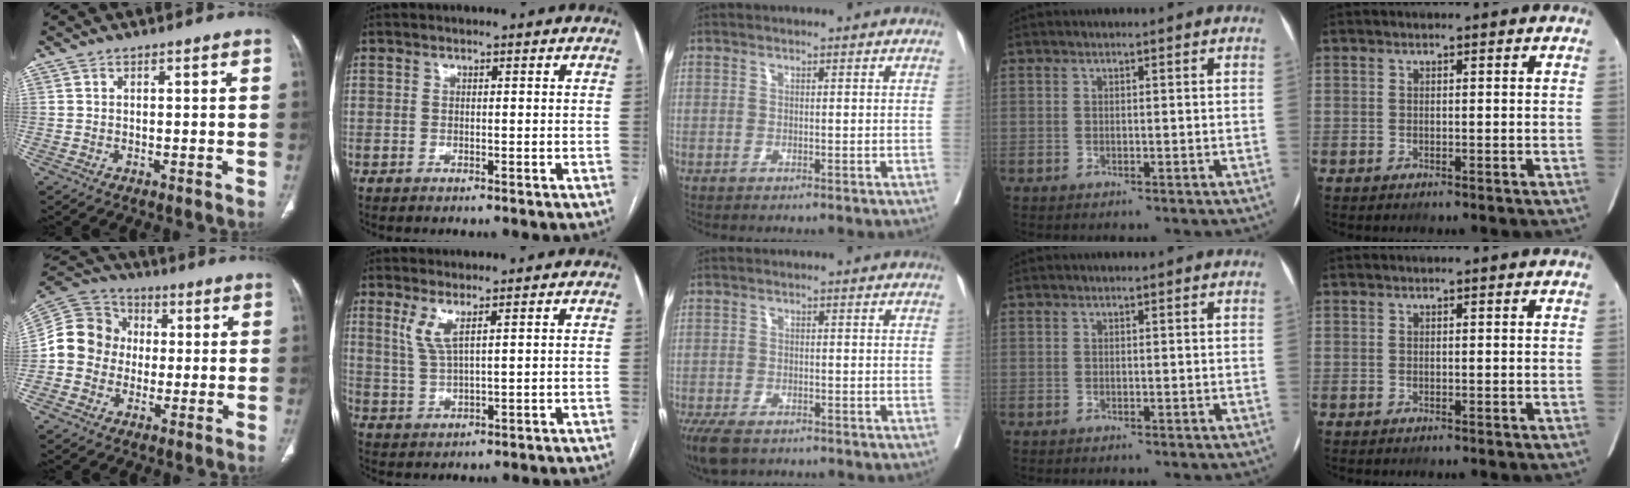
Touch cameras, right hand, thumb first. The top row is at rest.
{"thumb": {"total": 12.3, "force": [-0.7, 11.2, 5.1], "torque": [-0.080, 0.034, -0.022]}, "index": {"total": 3.9, "force": [2.0, 0.4, 3.4], "torque": [-0.081, -0.001, 0.049]}, "middle": {"total": 7.7, "force": [-5.5, 3.5, 4.1], "torque": [-0.081, -0.013, -0.088]}}